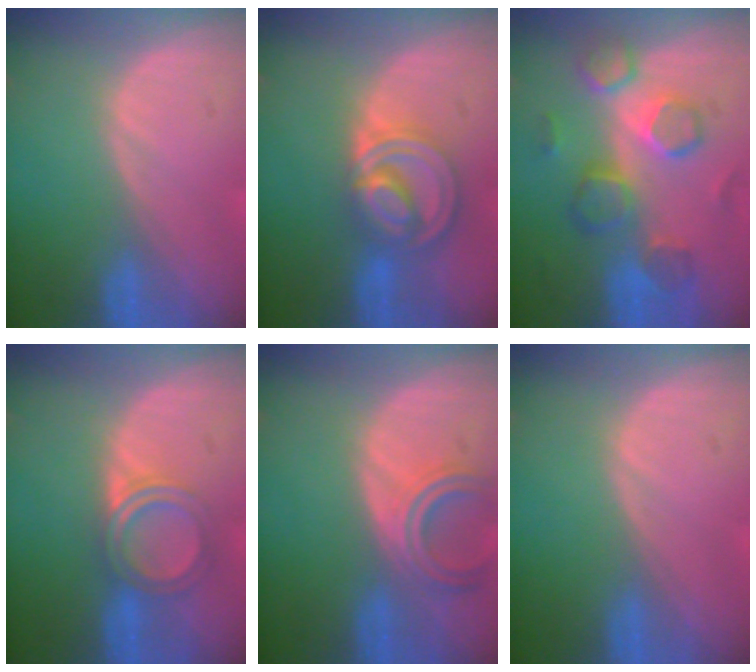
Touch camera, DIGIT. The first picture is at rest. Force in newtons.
{"total": 8.6, "press": 7.2, "slide": 4.7}
{"total": 8.7, "press": 8.5, "slide": 2.1}
{"total": 4.9, "press": 4.6, "slide": 1.4}
{"total": 5.4, "press": 5.0, "slide": 2.0}
{"total": 0.0}